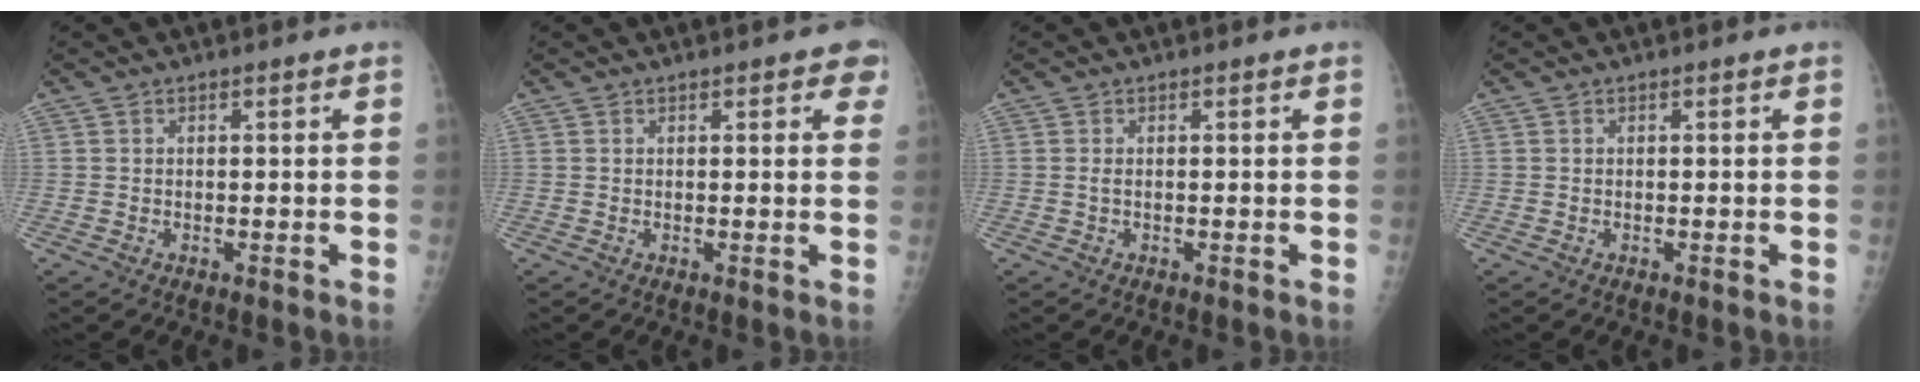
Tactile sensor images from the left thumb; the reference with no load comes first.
{"total": 3.1, "force": [1.6, 1.4, 2.3], "torque": [-0.006, -0.001, 0.011]}
{"total": 0.8, "force": [0.0, 0.2, 0.7], "torque": [-0.019, 0.002, 0.002]}
{"total": 0.0}